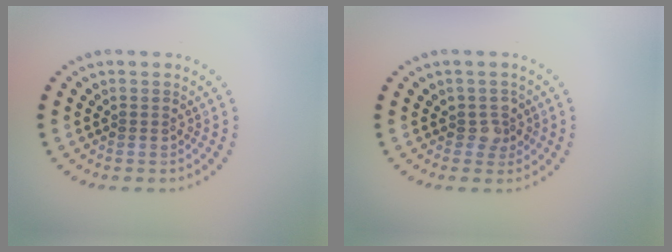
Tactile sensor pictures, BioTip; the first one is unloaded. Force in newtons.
{"total": 1.7, "press": 1.4, "slide": 1.0}